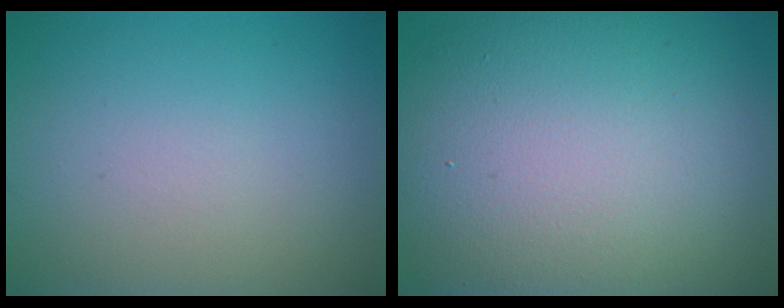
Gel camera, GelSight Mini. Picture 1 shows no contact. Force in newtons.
{"total": 15.8, "press": 15.8, "slide": 1.3}